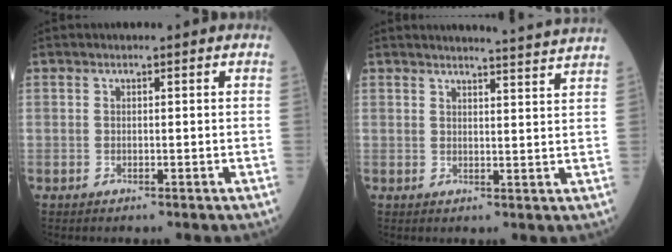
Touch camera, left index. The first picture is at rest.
{"total": 7.9, "force": [7.6, -1.8, 1.2], "torque": [-0.024, -0.030, 0.081]}